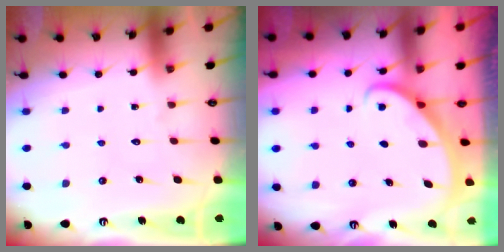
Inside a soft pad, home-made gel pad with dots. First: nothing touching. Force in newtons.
{"total": 2.7, "press": 2.7, "slide": 0.1}